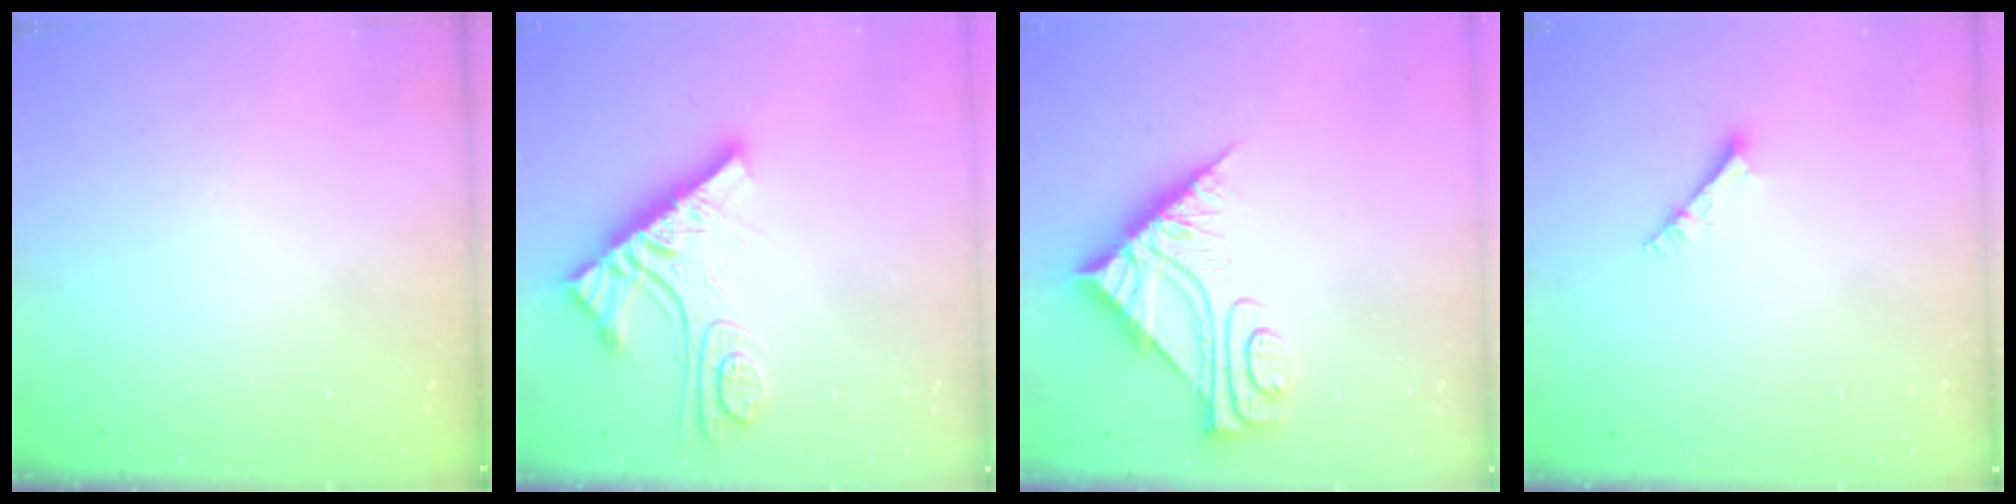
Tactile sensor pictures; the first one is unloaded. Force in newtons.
{"total": 11.5, "press": 11.4, "slide": 1.0}
{"total": 11.3, "press": 11.2, "slide": 1.2}
{"total": 3.0, "press": 3.0, "slide": 0.3}